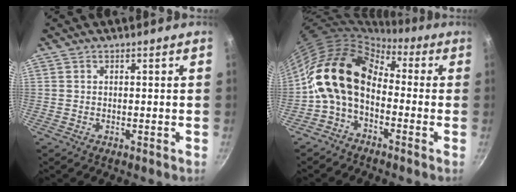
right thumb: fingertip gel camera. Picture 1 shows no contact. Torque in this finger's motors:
{"motor_torque": [2.45, 2.56, 1.36, -1.41, 0.32]}